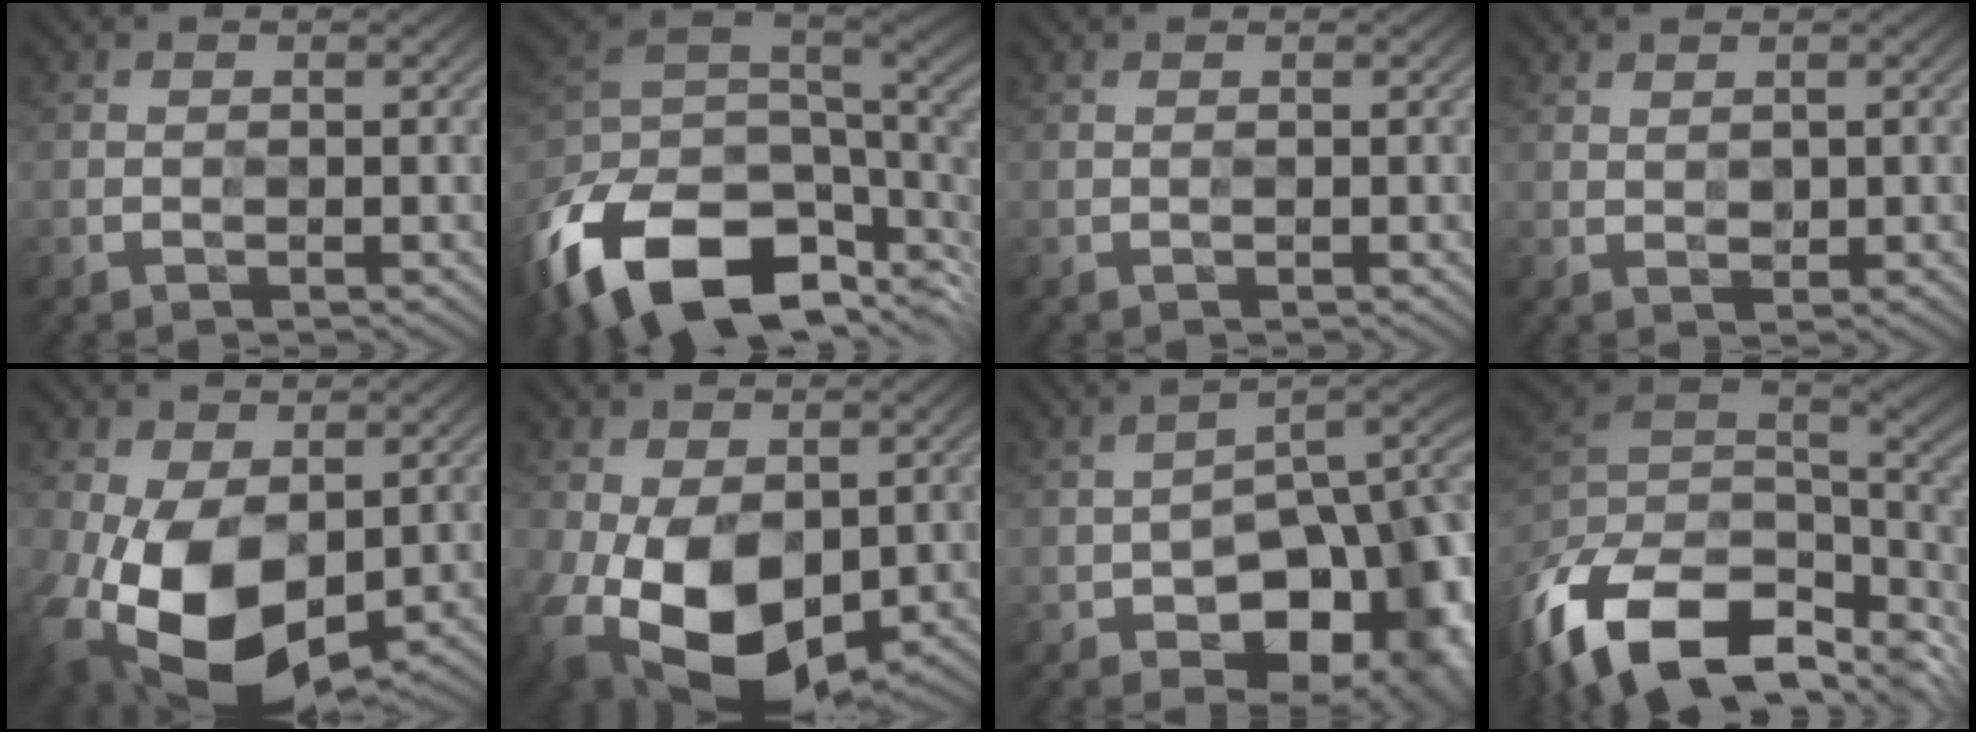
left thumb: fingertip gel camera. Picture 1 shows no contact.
{"total": 15.5, "force": [-6.9, 8.2, 11.2], "torque": [-0.275, -0.031, -0.104]}
{"total": 0.0}
{"total": 1.2, "force": [1.1, 0.2, -0.1], "torque": [-0.004, 0.000, 0.023]}
{"total": 12.6, "force": [-2.4, 8.4, 9.1], "torque": [-0.226, -0.044, -0.026]}
{"total": 12.6, "force": [-2.8, 8.4, 9.1], "torque": [-0.203, -0.039, -0.032]}
{"total": 15.4, "force": [-6.0, 9.2, 10.8], "torque": [-0.116, -0.002, -0.067]}
{"total": 15.3, "force": [-7.5, 8.9, 9.9], "torque": [-0.254, -0.020, -0.102]}